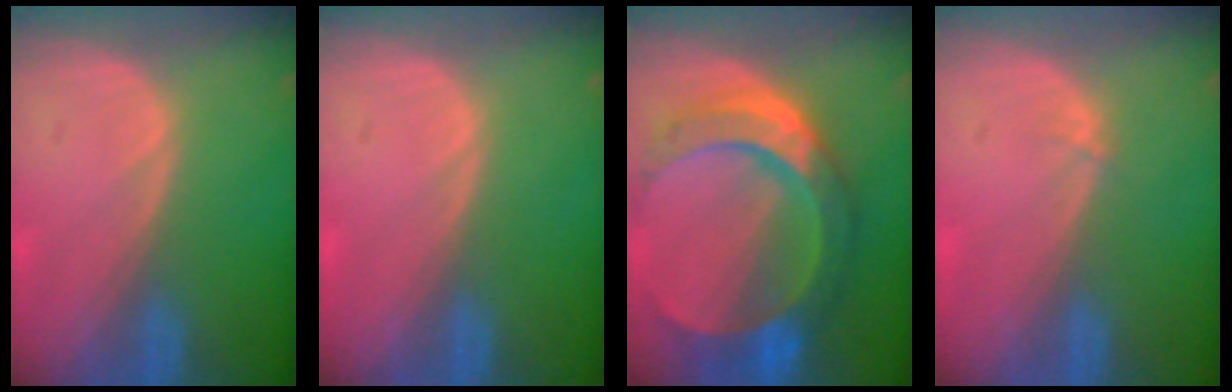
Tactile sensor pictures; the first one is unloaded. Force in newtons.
{"total": 0.0}
{"total": 11.1, "press": 11.0, "slide": 1.1}
{"total": 0.6, "press": 0.4, "slide": 0.3}